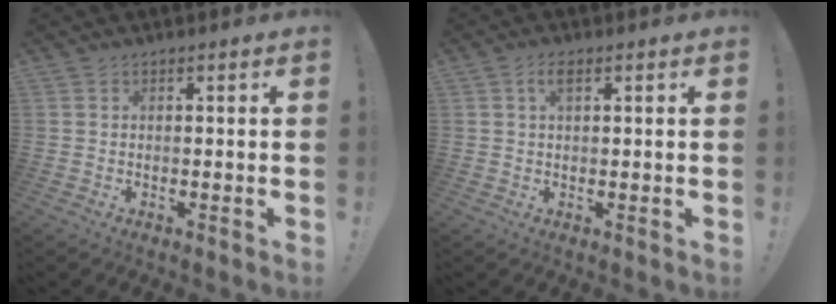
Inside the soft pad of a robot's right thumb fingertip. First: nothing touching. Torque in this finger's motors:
{"motor_torque": [-0.10, 0.10, 0.00, 0.01, 0.00]}